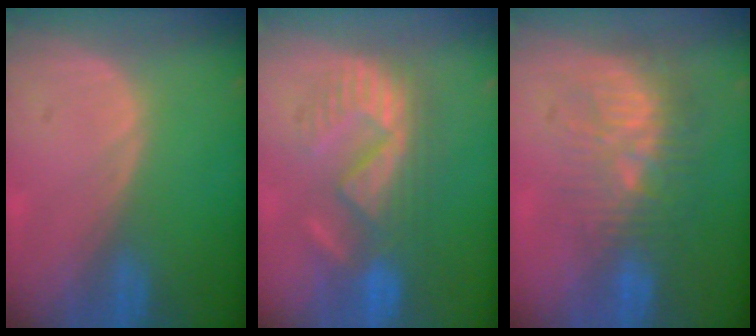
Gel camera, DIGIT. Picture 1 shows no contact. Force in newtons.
{"total": 8.8, "press": 8.7, "slide": 1.5}
{"total": 10.1, "press": 9.0, "slide": 4.5}